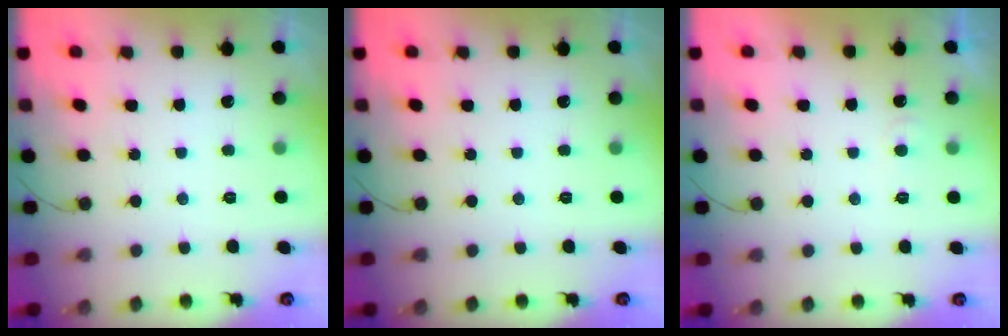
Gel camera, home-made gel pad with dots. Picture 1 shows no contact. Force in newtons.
{"total": 0.0}
{"total": 3.7, "press": 3.7, "slide": 0.3}